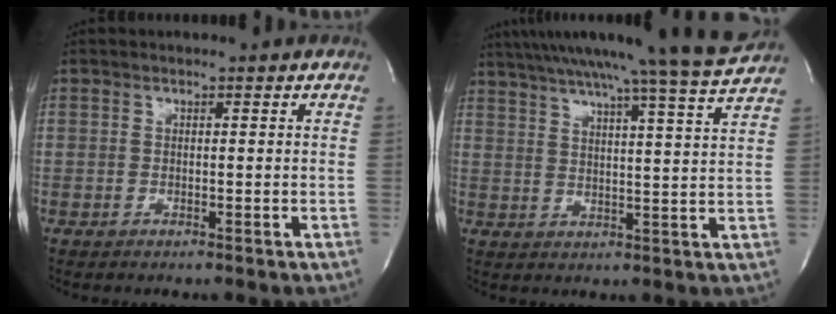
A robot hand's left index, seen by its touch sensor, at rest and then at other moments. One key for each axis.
{"total": 19.2, "fx": 17.0, "fy": -2.5, "fz": 8.5, "tx": -0.148, "ty": -0.034, "tz": 0.230}